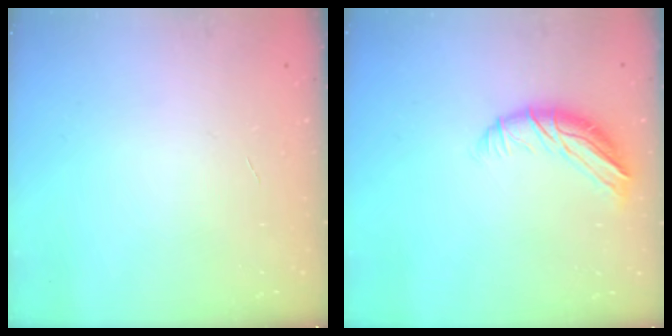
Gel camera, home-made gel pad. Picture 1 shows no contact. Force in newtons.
{"total": 8.9, "press": 8.9, "slide": 1.2}